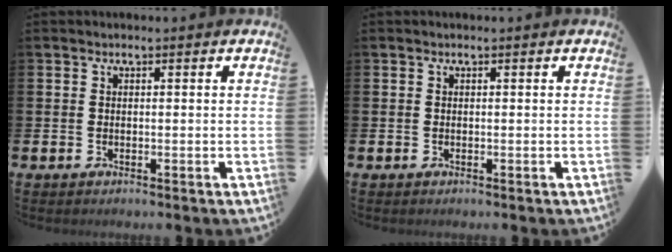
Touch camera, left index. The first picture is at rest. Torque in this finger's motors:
{"motor_torque": [0.00, 0.00, 0.00, -0.01]}